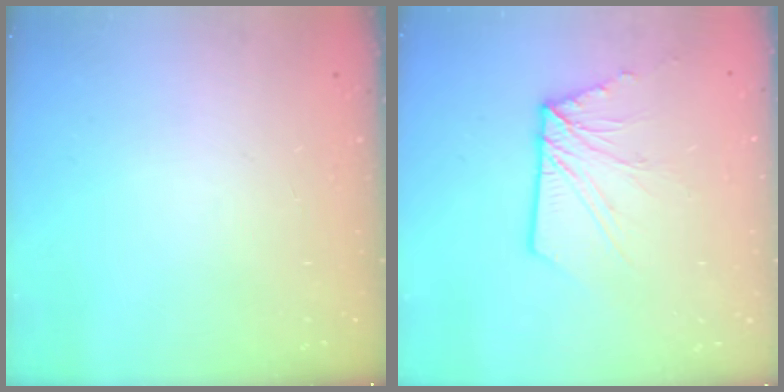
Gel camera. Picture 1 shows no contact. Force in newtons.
{"total": 8.3, "press": 8.3, "slide": 0.7}